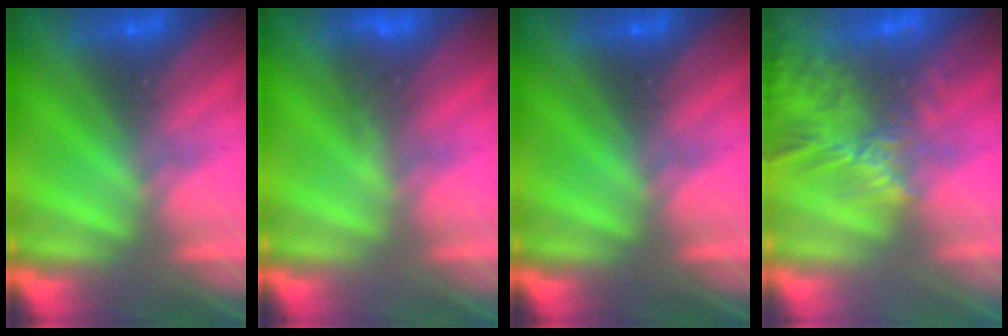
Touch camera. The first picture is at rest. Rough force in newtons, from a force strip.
{"total": 3.5}
{"total": 0.0}
{"total": 6.9}